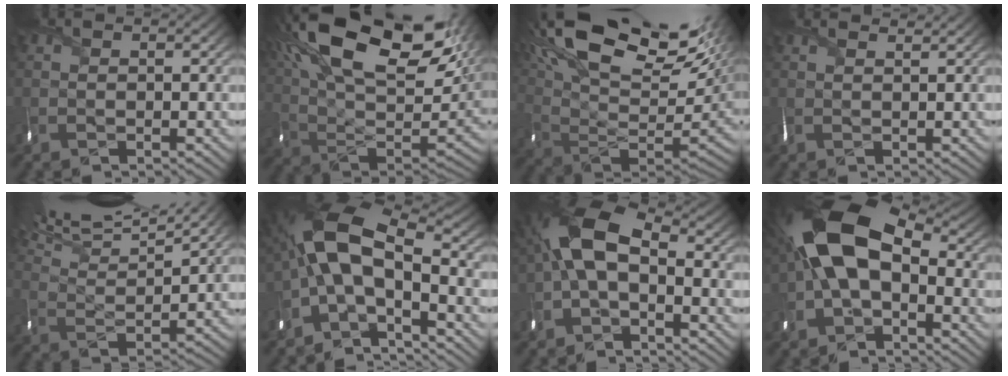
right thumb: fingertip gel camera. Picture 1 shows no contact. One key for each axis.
{"total": 21.9, "fx": 12.0, "fy": 10.1, "fz": 15.3, "tx": -0.305, "ty": 0.060, "tz": 0.190}
{"total": 20.0, "fx": 10.4, "fy": 8.7, "fz": 14.7, "tx": -0.274, "ty": 0.041, "tz": 0.193}
{"total": 2.1, "fx": 1.8, "fy": 0.2, "fz": 1.0, "tx": -0.029, "ty": 0.009, "tz": 0.027}
{"total": 14.2, "fx": 11.8, "fy": 2.8, "fz": 7.4, "tx": -0.159, "ty": 0.020, "tz": 0.170}
{"total": 13.3, "fx": -2.3, "fy": 5.7, "fz": 11.8, "tx": -0.227, "ty": 0.021, "tz": -0.060}
{"total": 9.0, "fx": -1.2, "fy": 4.6, "fz": 7.6, "tx": -0.162, "ty": 0.025, "tz": -0.046}
{"total": 14.1, "fx": -0.2, "fy": 8.1, "fz": 11.5, "tx": -0.242, "ty": 0.010, "tz": -0.021}